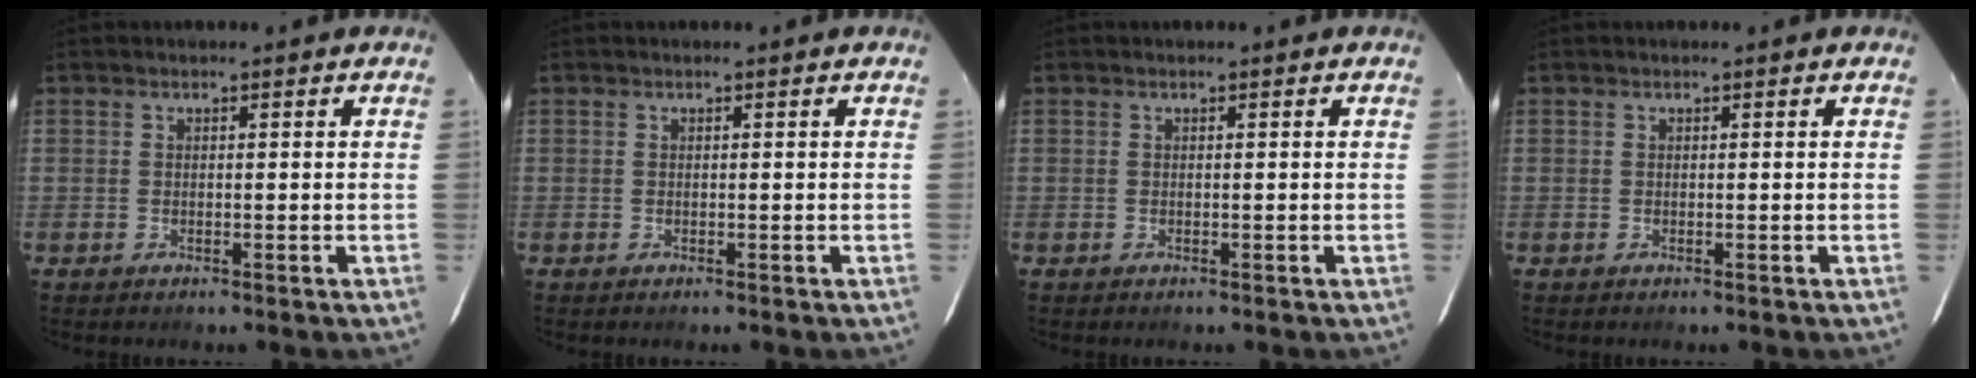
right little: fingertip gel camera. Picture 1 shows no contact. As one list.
[{"total": 0.0}, {"total": 0.0}, {"total": 0.0}]